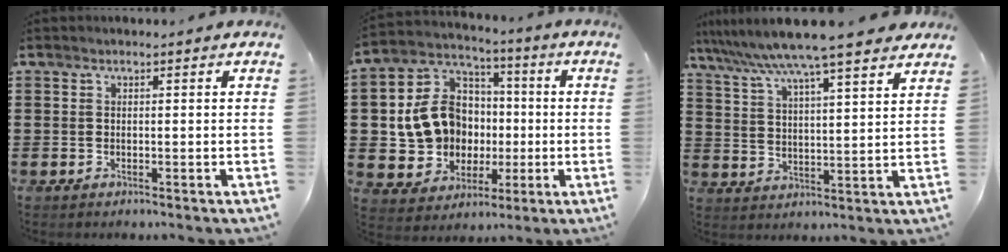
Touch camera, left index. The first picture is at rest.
{"total": 11.3, "force": [0.2, 10.2, 4.8], "torque": [-0.141, -0.005, 0.009]}
{"total": 8.1, "force": [7.1, -0.4, 3.9], "torque": [-0.103, -0.036, 0.118]}